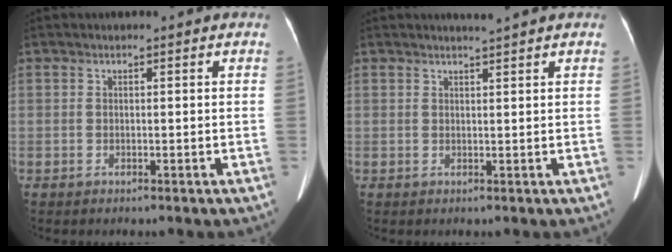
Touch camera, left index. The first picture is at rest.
{"total": 1.7, "force": [1.5, -0.4, 0.5], "torque": [-0.008, 0.001, 0.027]}